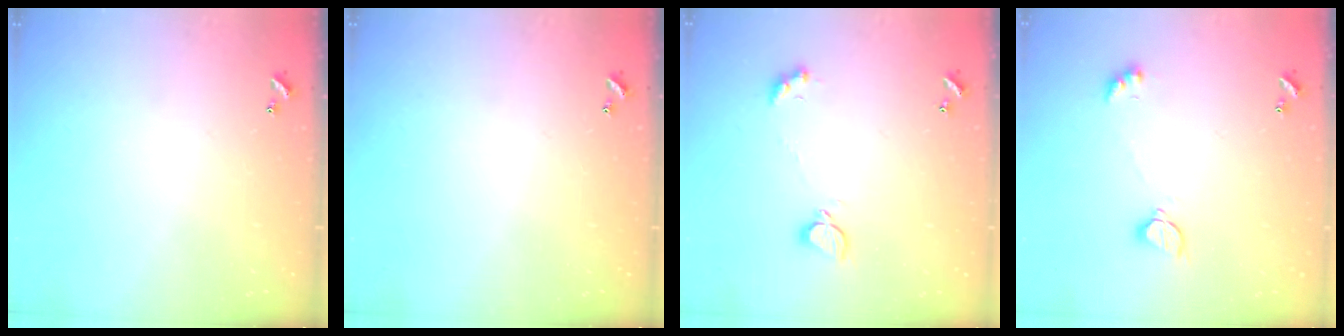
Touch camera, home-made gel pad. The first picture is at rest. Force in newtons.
{"total": 0.0}
{"total": 2.2, "press": 2.1, "slide": 0.5}
{"total": 2.3, "press": 2.3, "slide": 0.3}